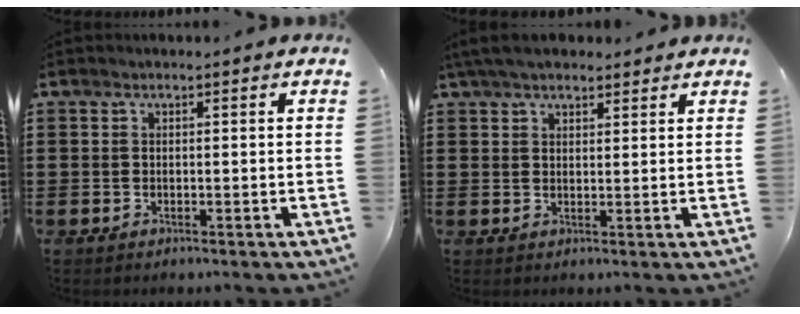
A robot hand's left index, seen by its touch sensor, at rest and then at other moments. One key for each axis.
{"total": 4.5, "fx": 3.8, "fy": 1.3, "fz": 1.9, "tx": -0.048, "ty": 0.000, "tz": 0.073}